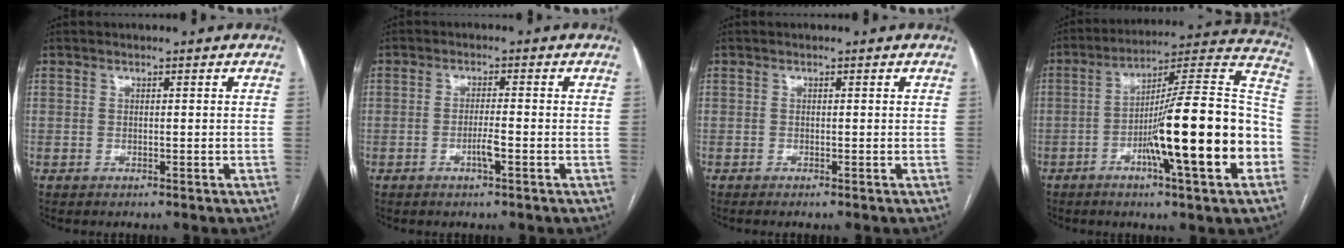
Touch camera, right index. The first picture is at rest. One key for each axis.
{"total": 2.7, "fx": -1.2, "fy": 0.1, "fz": 2.5, "tx": -0.047, "ty": -0.001, "tz": -0.022}
{"total": 0.5, "fx": -0.2, "fy": 0.0, "fz": 0.5, "tx": -0.010, "ty": 0.001, "tz": -0.004}
{"total": 22.0, "fx": -6.3, "fy": 1.0, "fz": 21.0, "tx": -0.280, "ty": 0.006, "tz": -0.101}